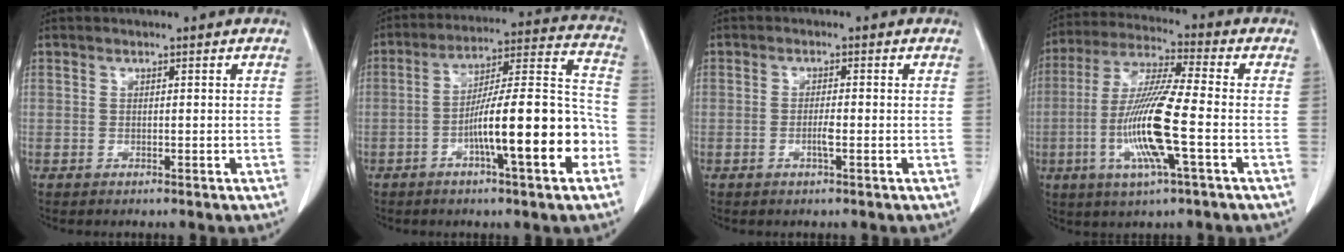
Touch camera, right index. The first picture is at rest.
{"total": 16.5, "force": [-5.4, 1.7, 15.5], "torque": [-0.236, 0.017, -0.081]}
{"total": 1.8, "force": [-0.5, 0.1, 1.7], "torque": [-0.031, 0.001, -0.007]}
{"total": 13.6, "force": [-3.2, 0.5, 13.2], "torque": [-0.268, -0.010, -0.065]}